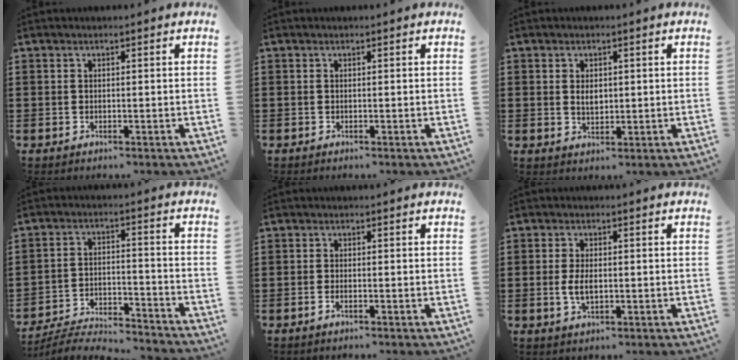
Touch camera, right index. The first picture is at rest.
{"total": 0.0}
{"total": 2.4, "force": [0.3, 1.5, 1.8], "torque": [-0.030, 0.004, 0.004]}
{"total": 5.6, "force": [-5.5, 0.3, 1.1], "torque": [-0.032, -0.001, -0.113]}
{"total": 0.7, "force": [-0.4, 0.1, 0.6], "torque": [-0.013, -0.005, -0.006]}
{"total": 3.2, "force": [-0.2, 1.7, 2.7], "torque": [-0.060, 0.001, -0.006]}